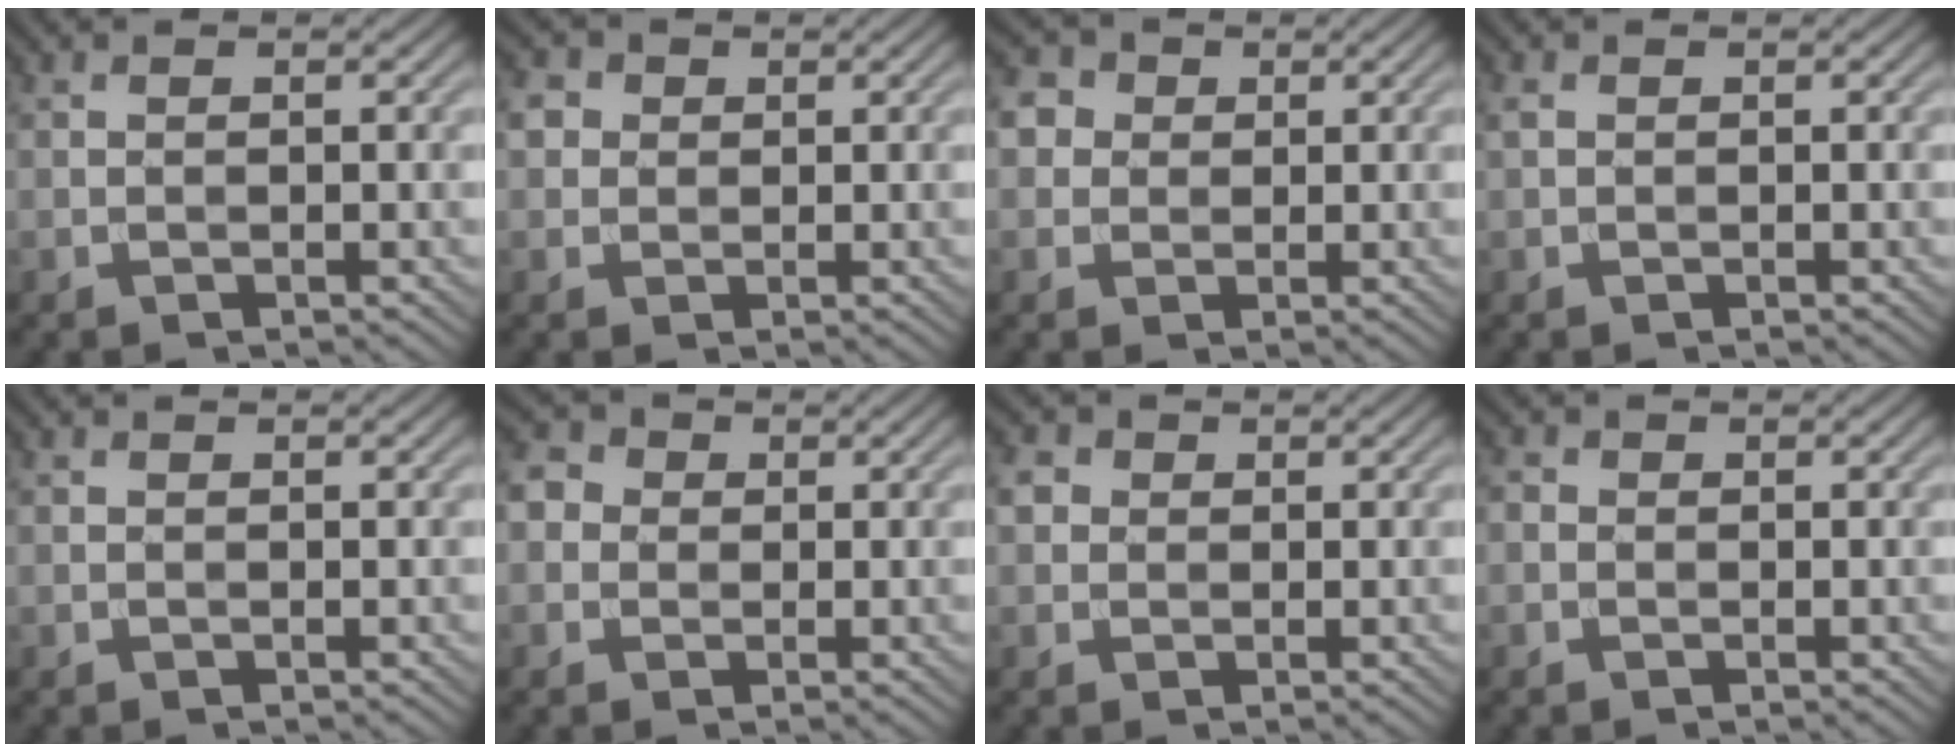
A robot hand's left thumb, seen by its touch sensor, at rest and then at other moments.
{"total": 3.2, "force": [0.8, 2.9, 1.2], "torque": [-0.040, 0.009, 0.009]}
{"total": 3.9, "force": [1.0, 3.5, 1.4], "torque": [-0.049, 0.010, 0.006]}
{"total": 0.9, "force": [0.2, 0.6, 0.6], "torque": [-0.019, 0.005, 0.001]}
{"total": 0.0}
{"total": 3.1, "force": [0.2, 2.9, 1.1], "torque": [-0.032, 0.005, -0.002]}
{"total": 2.6, "force": [0.5, 2.4, 1.0], "torque": [-0.028, 0.006, 0.002]}
{"total": 1.0, "force": [-0.3, 1.0, 0.3], "torque": [-0.005, -0.003, -0.008]}